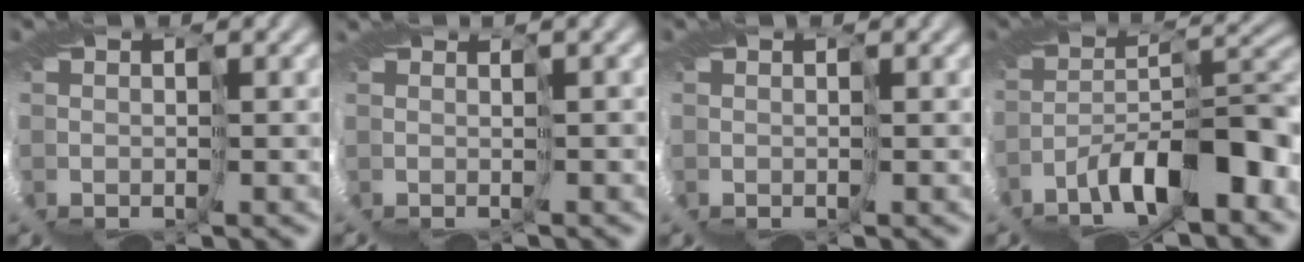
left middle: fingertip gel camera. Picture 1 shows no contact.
{"total": 3.1, "force": [-0.8, -2.6, -1.6], "torque": [0.020, -0.006, 0.002]}
{"total": 0.0}
{"total": 5.5, "force": [-4.2, -0.7, 3.5], "torque": [-0.066, 0.010, -0.070]}